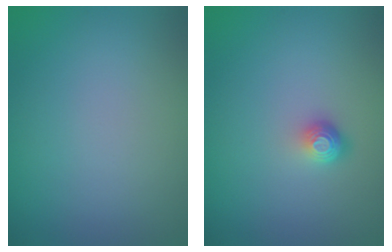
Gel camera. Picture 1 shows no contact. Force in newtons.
{"total": 1.8, "press": 1.2, "slide": 1.3}